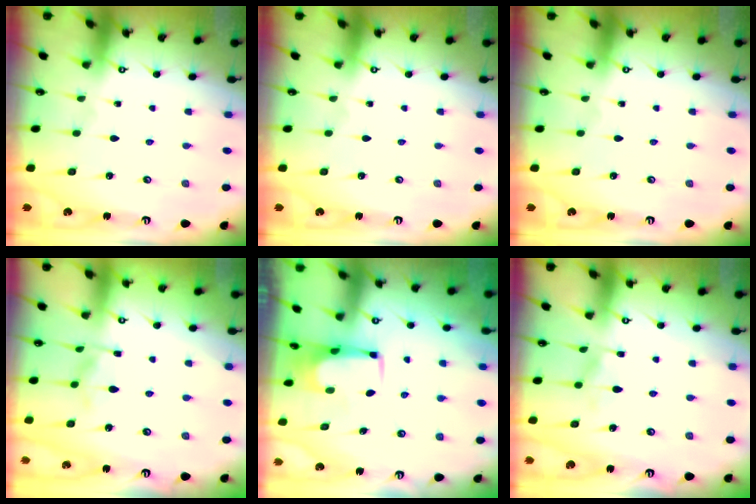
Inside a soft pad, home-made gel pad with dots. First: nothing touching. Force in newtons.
{"total": 0.0}
{"total": 0.0}
{"total": 3.7, "press": 3.4, "slide": 1.4}
{"total": 1.6, "press": 1.5, "slide": 0.3}
{"total": 7.0, "press": 6.9, "slide": 0.6}